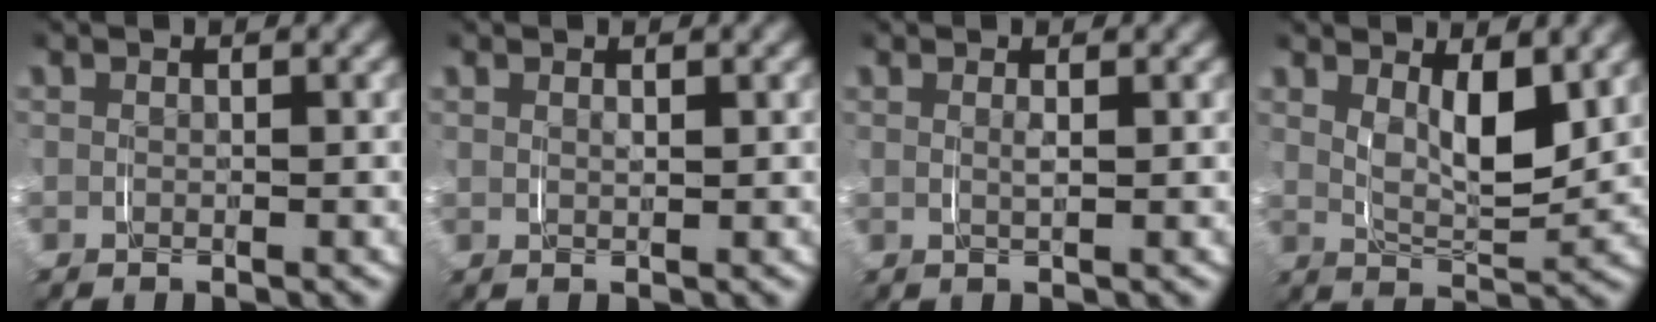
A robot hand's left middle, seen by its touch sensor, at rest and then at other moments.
{"total": 0.8, "force": [0.6, 0.1, 0.6], "torque": [-0.010, -0.004, 0.014]}
{"total": 1.0, "force": [0.5, 0.0, 0.9], "torque": [-0.020, -0.004, 0.012]}
{"total": 4.6, "force": [2.2, 1.6, 3.7], "torque": [-0.058, -0.017, 0.042]}